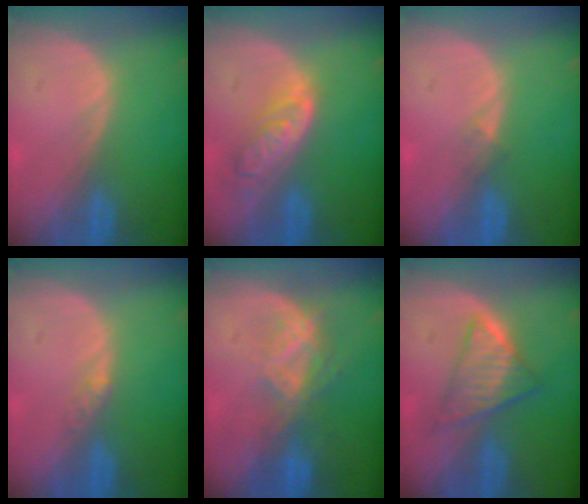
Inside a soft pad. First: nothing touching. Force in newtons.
{"total": 6.2, "press": 5.5, "slide": 2.8}
{"total": 1.2, "press": 0.9, "slide": 0.9}
{"total": 1.6, "press": 1.3, "slide": 0.9}
{"total": 6.7, "press": 5.9, "slide": 3.2}
{"total": 6.1, "press": 5.7, "slide": 2.1}